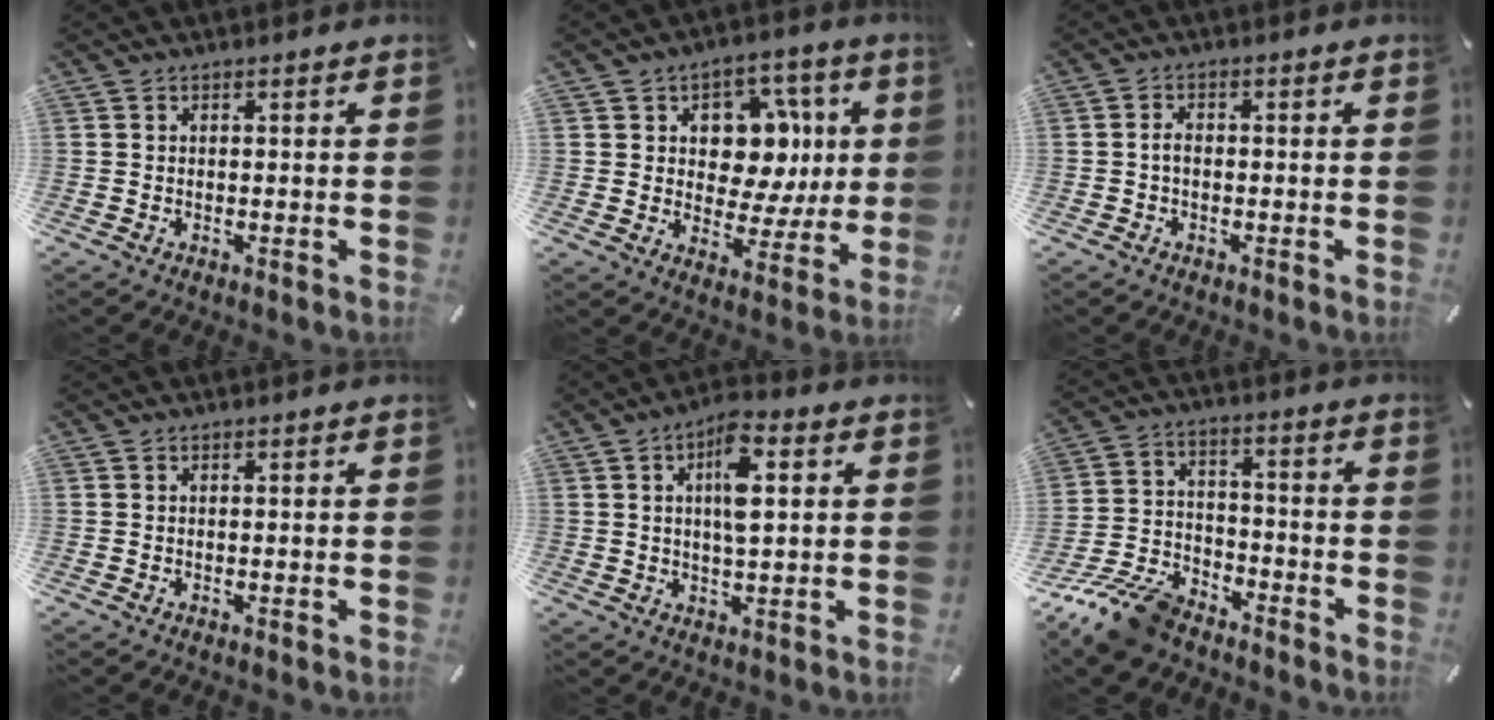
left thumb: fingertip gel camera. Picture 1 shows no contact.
{"total": 12.4, "force": [3.1, 10.0, 6.6], "torque": [-0.083, -0.025, 0.060]}
{"total": 2.3, "force": [-0.5, 1.5, 1.6], "torque": [-0.032, 0.005, -0.010]}
{"total": 0.0}
{"total": 9.0, "force": [2.4, 3.2, 8.1], "torque": [-0.142, -0.004, 0.033]}
{"total": 13.1, "force": [-10.3, 5.8, 5.6], "torque": [-0.099, 0.061, -0.186]}